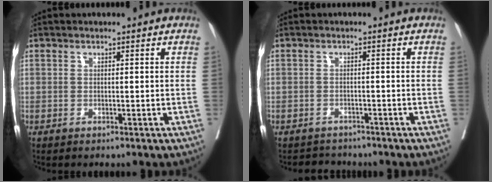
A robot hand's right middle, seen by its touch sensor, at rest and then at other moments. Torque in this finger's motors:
{"motor_torque": [0.17, -0.17, -0.02, 0.00]}